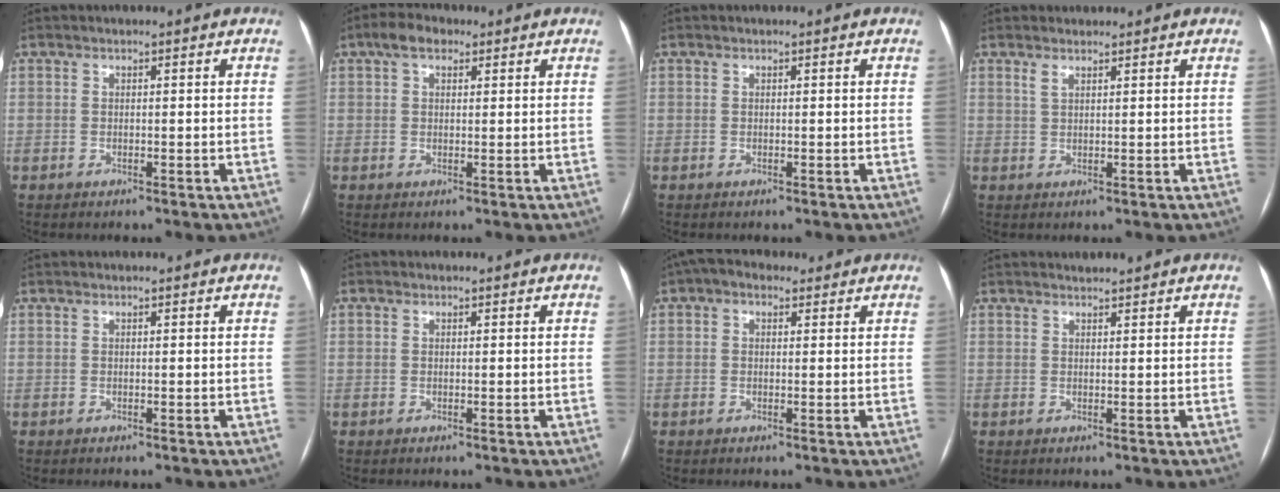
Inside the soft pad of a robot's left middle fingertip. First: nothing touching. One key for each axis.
{"total": 3.9, "fx": 2.2, "fy": 2.2, "fz": 2.4, "tx": -0.048, "ty": 0.022, "tz": 0.037}
{"total": 0.0}
{"total": 1.6, "fx": 1.3, "fy": 0.6, "fz": 0.7, "tx": -0.020, "ty": 0.007, "tz": 0.027}
{"total": 0.0}
{"total": 0.0}
{"total": 3.9, "fx": 2.2, "fy": 2.6, "fz": 1.9, "tx": -0.039, "ty": 0.033, "tz": 0.036}
{"total": 1.3, "fx": 1.2, "fy": 0.1, "fz": 0.3, "tx": -0.009, "ty": 0.009, "tz": 0.024}